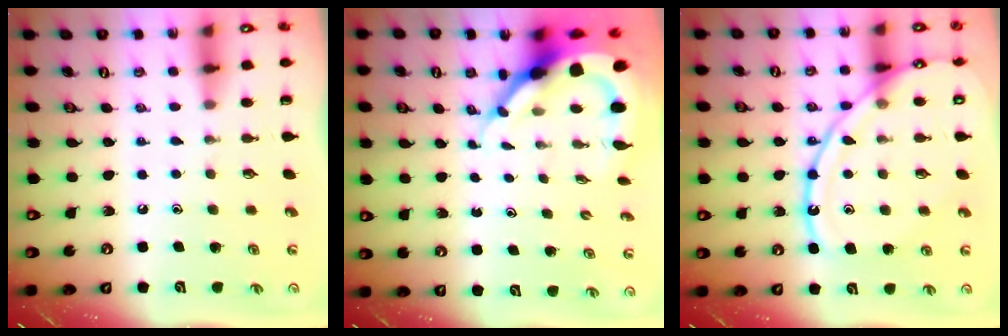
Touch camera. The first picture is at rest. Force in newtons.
{"total": 9.0, "press": 9.0, "slide": 1.2}
{"total": 15.9, "press": 15.8, "slide": 1.5}